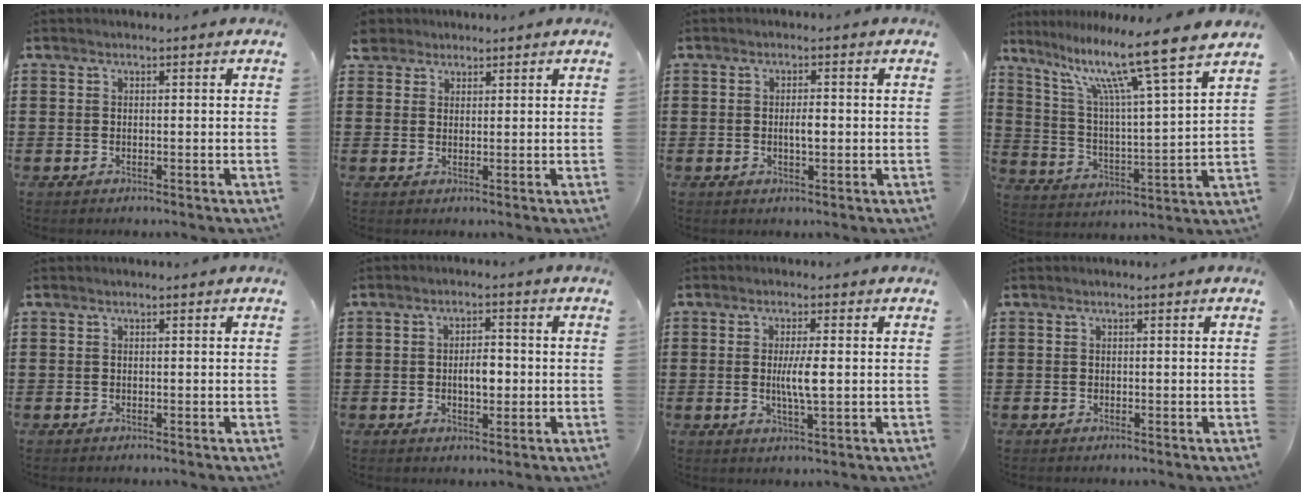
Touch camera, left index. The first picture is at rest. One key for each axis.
{"total": 2.7, "fx": 2.1, "fy": 1.6, "fz": 0.2, "tx": -0.006, "ty": 0.008, "tz": 0.039}
{"total": 2.4, "fx": -0.2, "fy": 0.7, "fz": 2.3, "tx": -0.036, "ty": -0.004, "tz": -0.006}
{"total": 12.6, "fx": 9.5, "fy": -0.1, "fz": 8.2, "tx": -0.183, "ty": -0.060, "tz": 0.149}
{"total": 0.0}
{"total": 3.9, "fx": -0.4, "fy": 1.8, "fz": 3.4, "tx": -0.049, "ty": -0.002, "tz": -0.014}
{"total": 4.4, "fx": 0.1, "fy": 0.6, "fz": 4.4, "tx": -0.080, "ty": -0.001, "tz": -0.002}
{"total": 0.0}